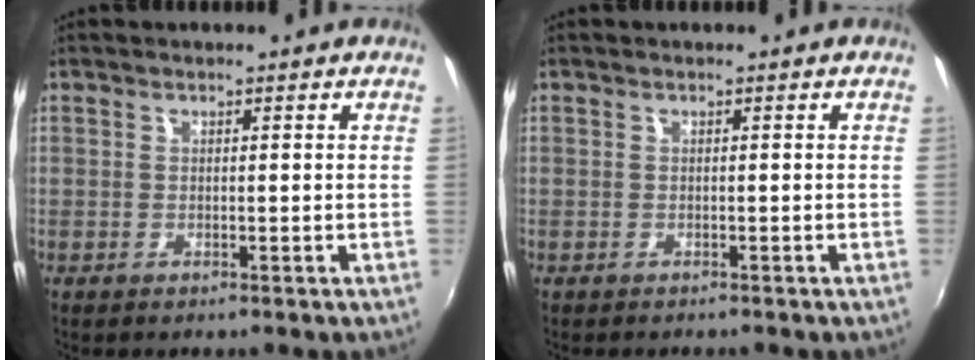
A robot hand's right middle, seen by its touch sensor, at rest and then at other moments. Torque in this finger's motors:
{"motor_torque": [-0.02, -0.12, 0.00, 0.00]}